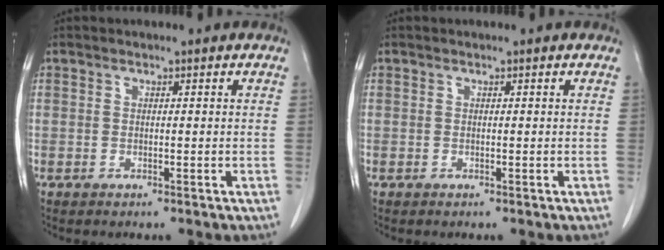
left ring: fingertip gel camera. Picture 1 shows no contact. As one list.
[{"total": 0.0}]